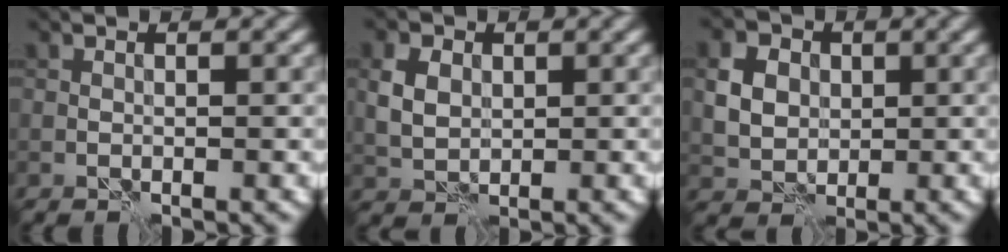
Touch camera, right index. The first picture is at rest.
{"total": 3.4, "force": [0.7, 2.6, 2.1], "torque": [-0.048, 0.004, 0.009]}
{"total": 5.1, "force": [1.1, 4.1, 2.7], "torque": [-0.065, 0.007, 0.014]}